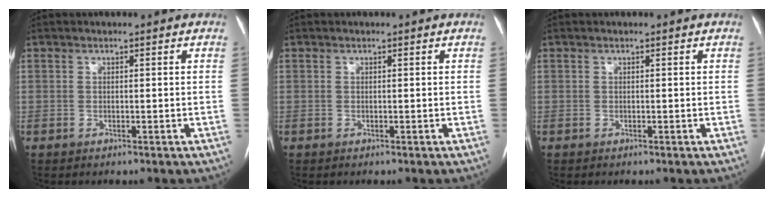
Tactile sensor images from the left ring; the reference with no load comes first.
{"total": 0.0}
{"total": 0.0}